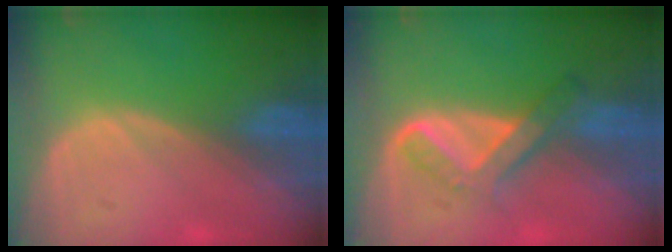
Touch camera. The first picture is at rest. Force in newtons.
{"total": 5.4, "press": 5.0, "slide": 2.0}